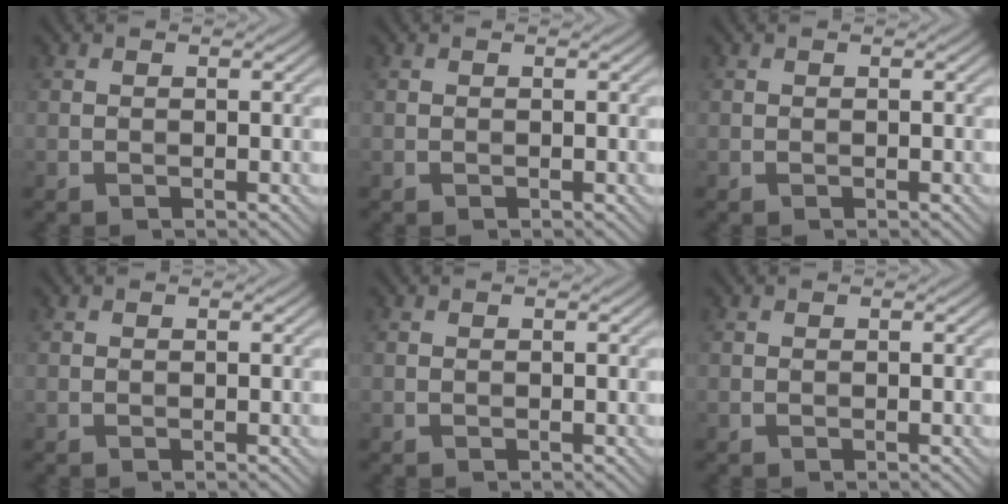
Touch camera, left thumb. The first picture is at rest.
{"total": 0.0}
{"total": 0.0}
{"total": 0.0}
{"total": 0.0}
{"total": 0.0}